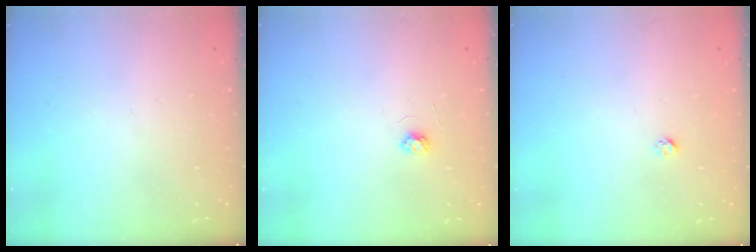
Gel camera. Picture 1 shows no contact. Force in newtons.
{"total": 3.1, "press": 3.1, "slide": 0.4}
{"total": 1.9, "press": 1.9, "slide": 0.1}